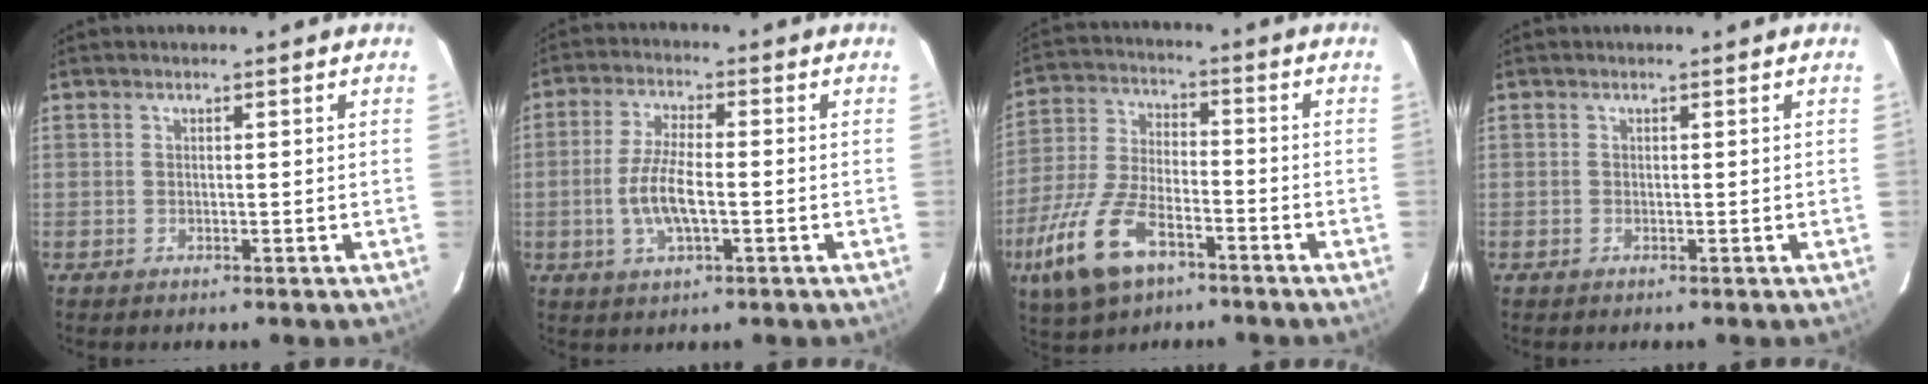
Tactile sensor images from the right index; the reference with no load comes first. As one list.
[{"total": 7.9, "force": [-1.7, 2.7, 7.3], "torque": [-0.149, 0.001, -0.033]}, {"total": 15.7, "force": [-8.5, 7.3, 11.0], "torque": [-0.251, -0.021, -0.161]}, {"total": 0.0}]